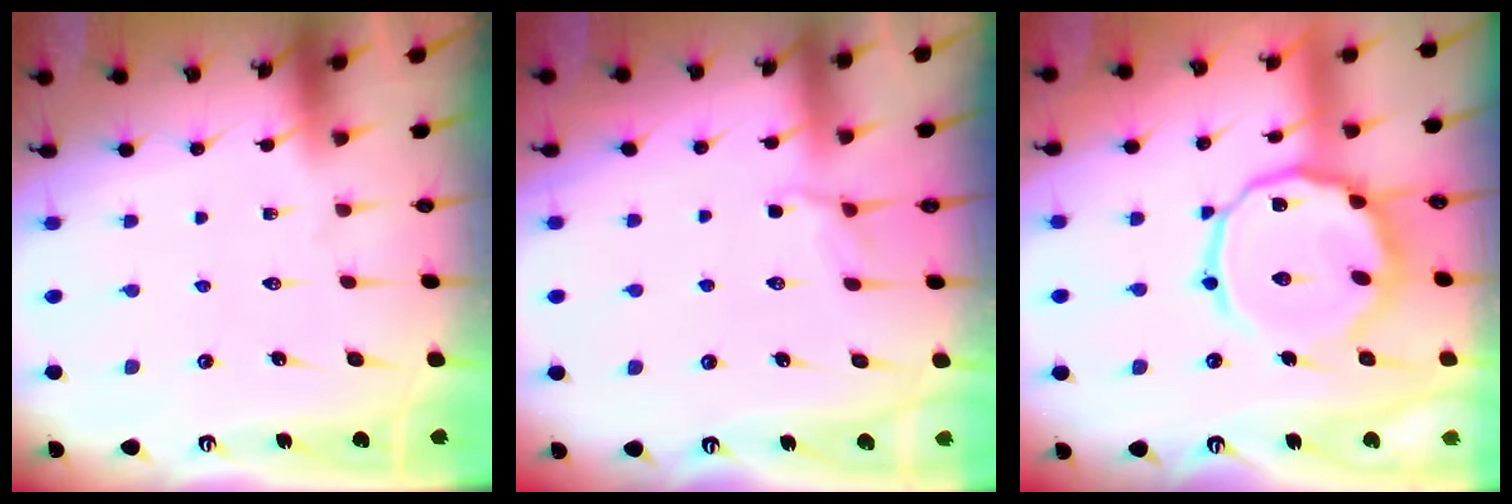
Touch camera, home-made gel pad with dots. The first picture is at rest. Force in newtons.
{"total": 4.3, "press": 4.0, "slide": 1.6}
{"total": 15.9, "press": 15.9, "slide": 1.3}